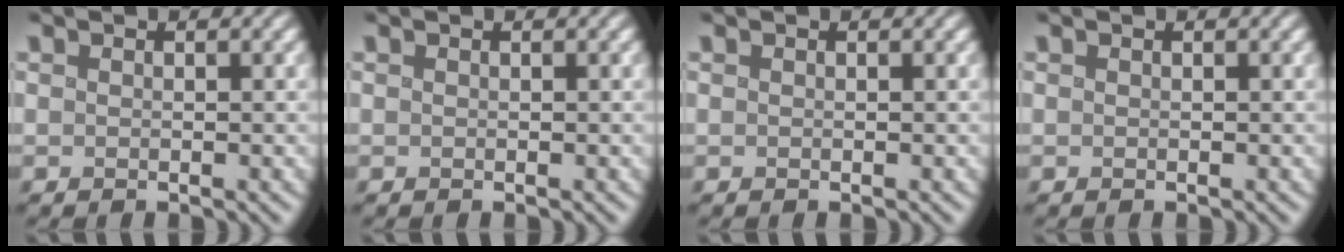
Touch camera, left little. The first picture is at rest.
{"total": 0.0}
{"total": 0.0}
{"total": 0.0}